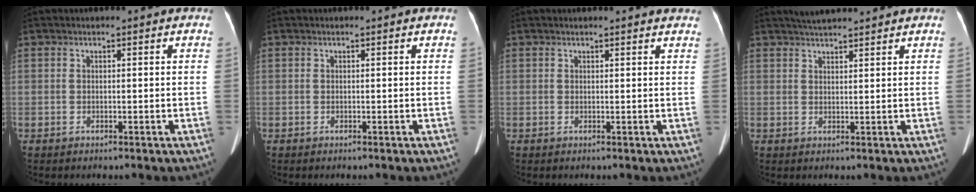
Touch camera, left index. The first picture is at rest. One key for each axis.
{"total": 0.0}
{"total": 6.0, "fx": 5.8, "fy": 0.9, "fz": 1.6, "tx": -0.015, "ty": 0.010, "tz": 0.044}
{"total": 5.0, "fx": 4.6, "fy": 0.4, "fz": 1.8, "tx": -0.031, "ty": 0.030, "tz": 0.077}